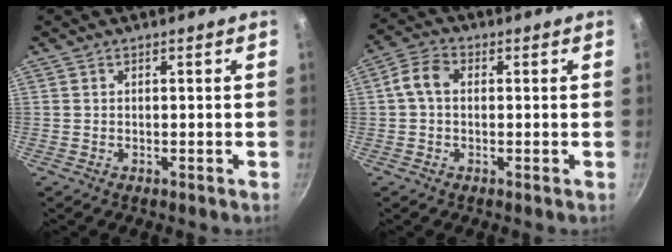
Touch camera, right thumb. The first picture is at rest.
{"total": 5.1, "force": [0.4, 3.5, 3.8], "torque": [-0.079, 0.021, -0.003]}